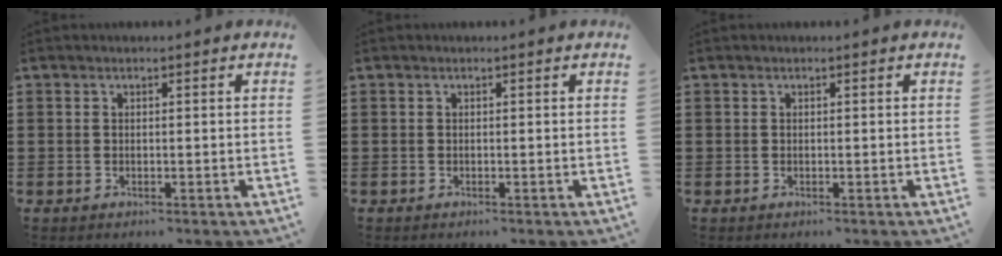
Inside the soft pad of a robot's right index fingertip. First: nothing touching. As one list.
[{"total": 0.0}, {"total": 0.0}]